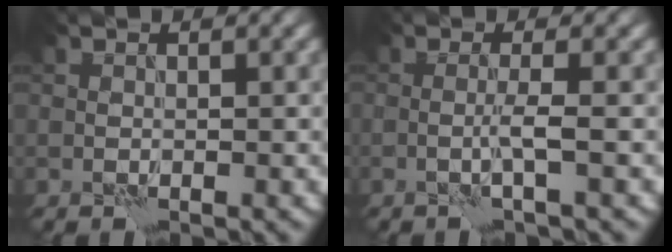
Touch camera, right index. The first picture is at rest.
{"total": 1.4, "force": [-0.3, -0.3, 1.4], "torque": [-0.027, 0.002, -0.010]}